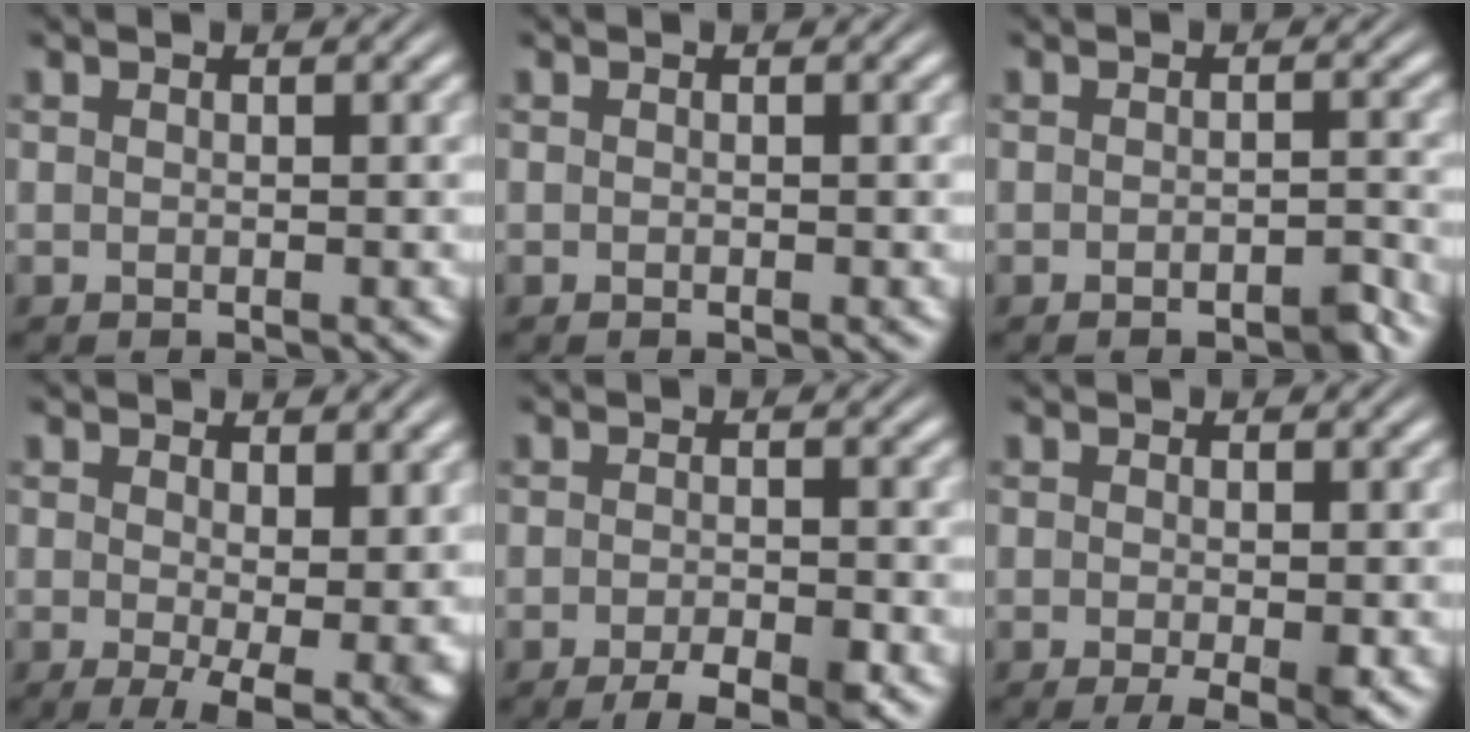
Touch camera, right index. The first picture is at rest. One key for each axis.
{"total": 0.0}
{"total": 1.8, "fx": -1.6, "fy": 0.3, "fz": 0.7, "tx": -0.011, "ty": 0.000, "tz": -0.028}
{"total": 6.0, "fx": -2.8, "fy": 2.3, "fz": 4.8, "tx": -0.064, "ty": -0.042, "tz": -0.026}
{"total": 3.6, "fx": -2.6, "fy": 1.0, "fz": 2.2, "tx": -0.028, "ty": -0.008, "tz": -0.044}
{"total": 2.7, "fx": -1.4, "fy": 0.8, "fz": 2.1, "tx": -0.027, "ty": -0.011, "tz": -0.019}